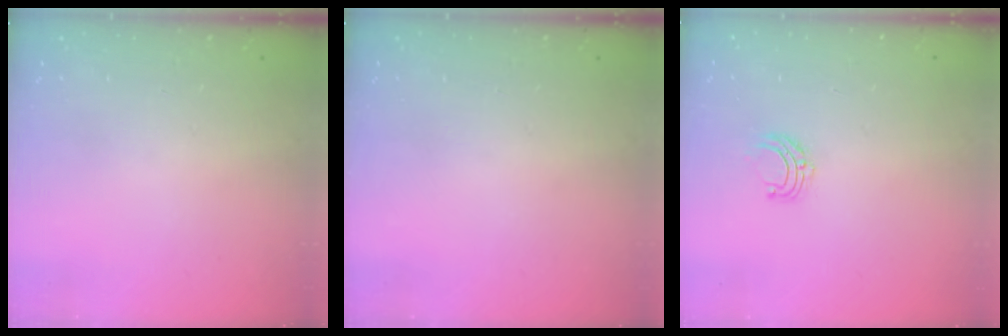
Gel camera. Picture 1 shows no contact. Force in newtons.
{"total": 0.0}
{"total": 5.3, "press": 5.3, "slide": 0.5}